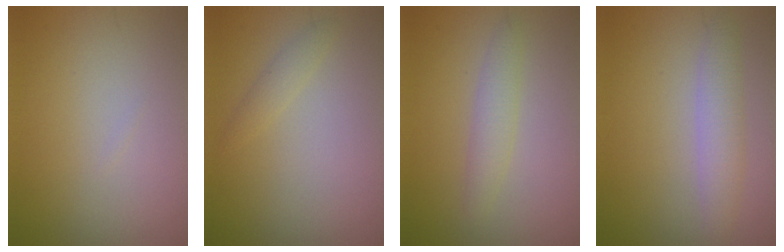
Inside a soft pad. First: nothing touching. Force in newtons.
{"total": 1.0, "press": 1.0, "slide": 0.1}
{"total": 1.9, "press": 1.9, "slide": 0.0}
{"total": 2.5, "press": 2.5, "slide": 0.1}